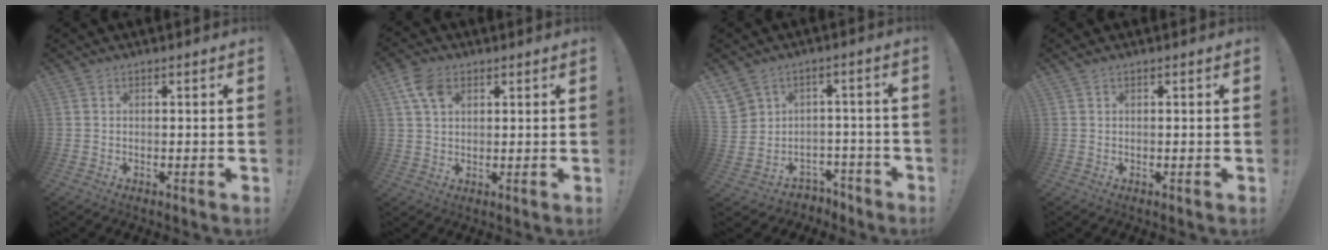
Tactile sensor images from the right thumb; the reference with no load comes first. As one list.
[{"total": 7.2, "force": [3.0, 4.8, 4.5], "torque": [-0.079, 0.002, 0.061]}, {"total": 5.9, "force": [-0.3, 5.8, 0.7], "torque": [-0.027, 0.006, 0.009]}, {"total": 0.6, "force": [0.3, 0.0, 0.5], "torque": [-0.011, 0.001, 0.006]}]